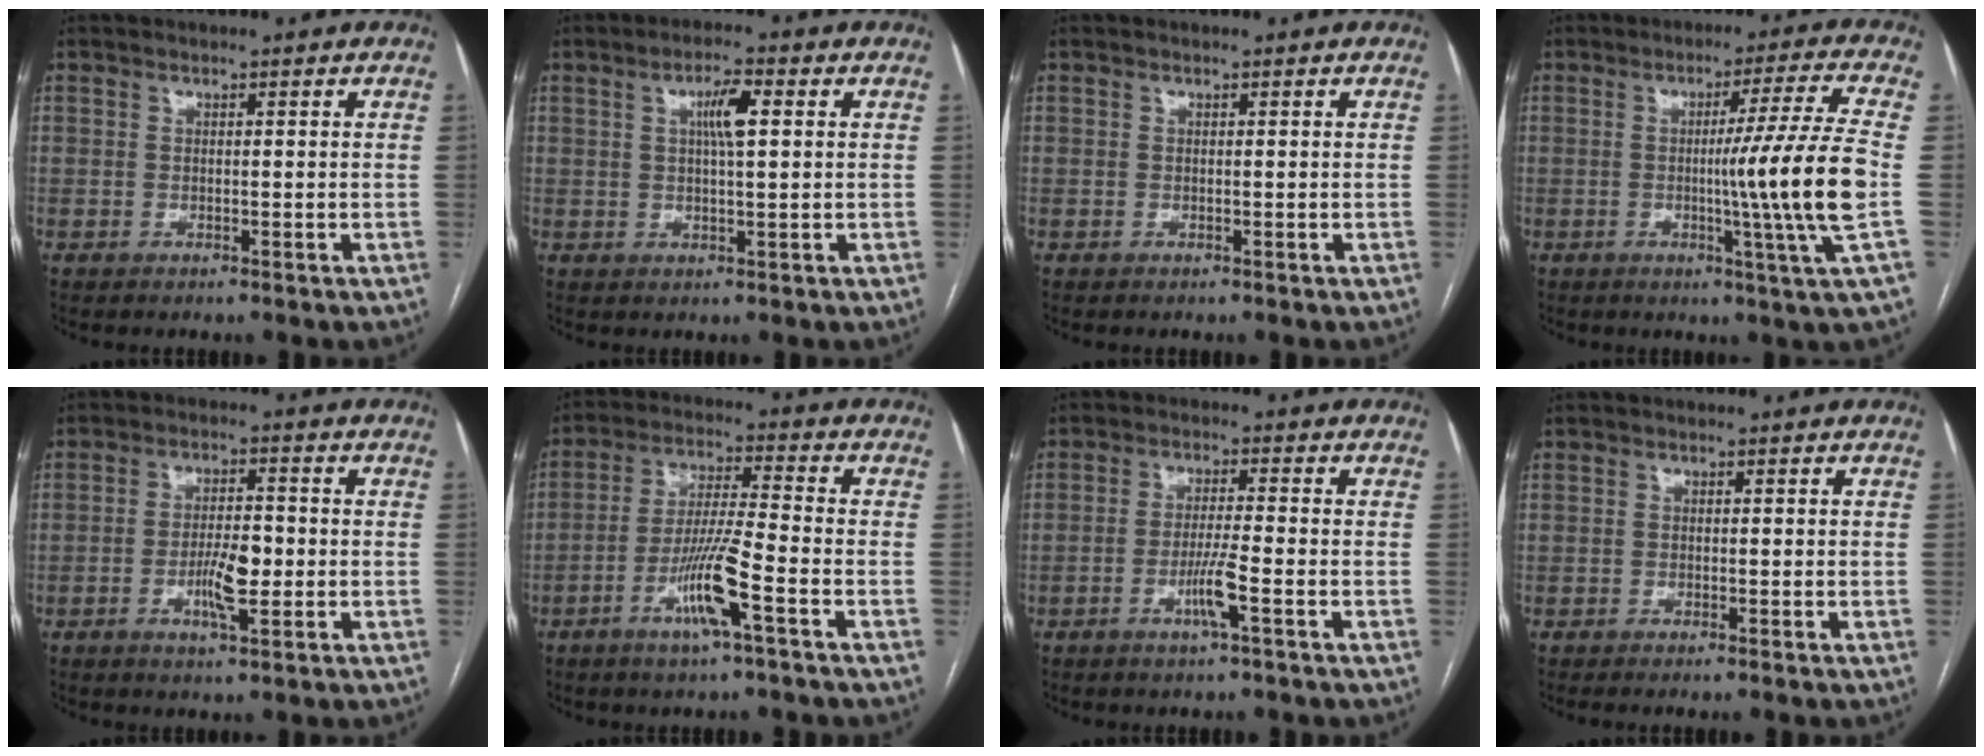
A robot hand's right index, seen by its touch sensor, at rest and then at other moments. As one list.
[{"total": 4.7, "force": [1.3, 0.7, 4.5], "torque": [-0.081, 0.006, 0.021]}, {"total": 0.0}, {"total": 12.3, "force": [-1.6, -3.5, 11.7], "torque": [-0.178, -0.022, -0.024]}, {"total": 5.8, "force": [-1.5, 1.4, 5.4], "torque": [-0.099, 0.001, -0.024]}, {"total": 9.4, "force": [-4.4, -0.2, 8.3], "torque": [-0.162, -0.005, -0.085]}, {"total": 4.4, "force": [-2.0, -0.5, 3.9], "torque": [-0.075, -0.007, -0.040]}, {"total": 1.3, "force": [-1.0, -0.2, 0.7], "torque": [-0.010, 0.002, -0.015]}]